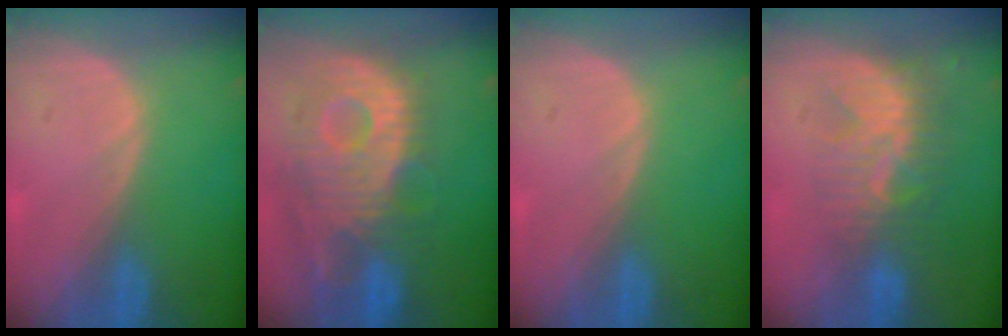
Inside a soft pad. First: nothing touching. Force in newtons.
{"total": 12.2, "press": 10.9, "slide": 5.6}
{"total": 0.0}
{"total": 8.7, "press": 7.6, "slide": 4.2}